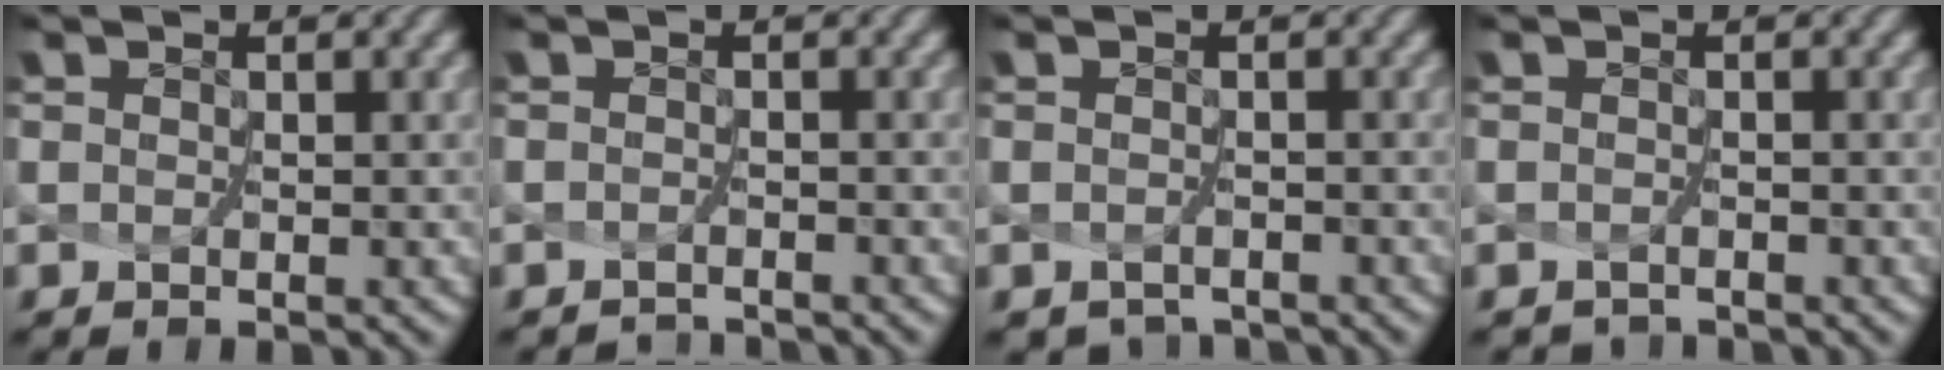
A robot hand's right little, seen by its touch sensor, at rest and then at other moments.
{"total": 2.0, "force": [-1.9, -0.2, -0.4], "torque": [0.008, -0.011, -0.035]}
{"total": 2.1, "force": [-1.9, 0.9, -0.1], "torque": [0.002, -0.012, -0.034]}
{"total": 1.4, "force": [-1.3, 0.1, -0.5], "torque": [0.006, -0.008, -0.024]}